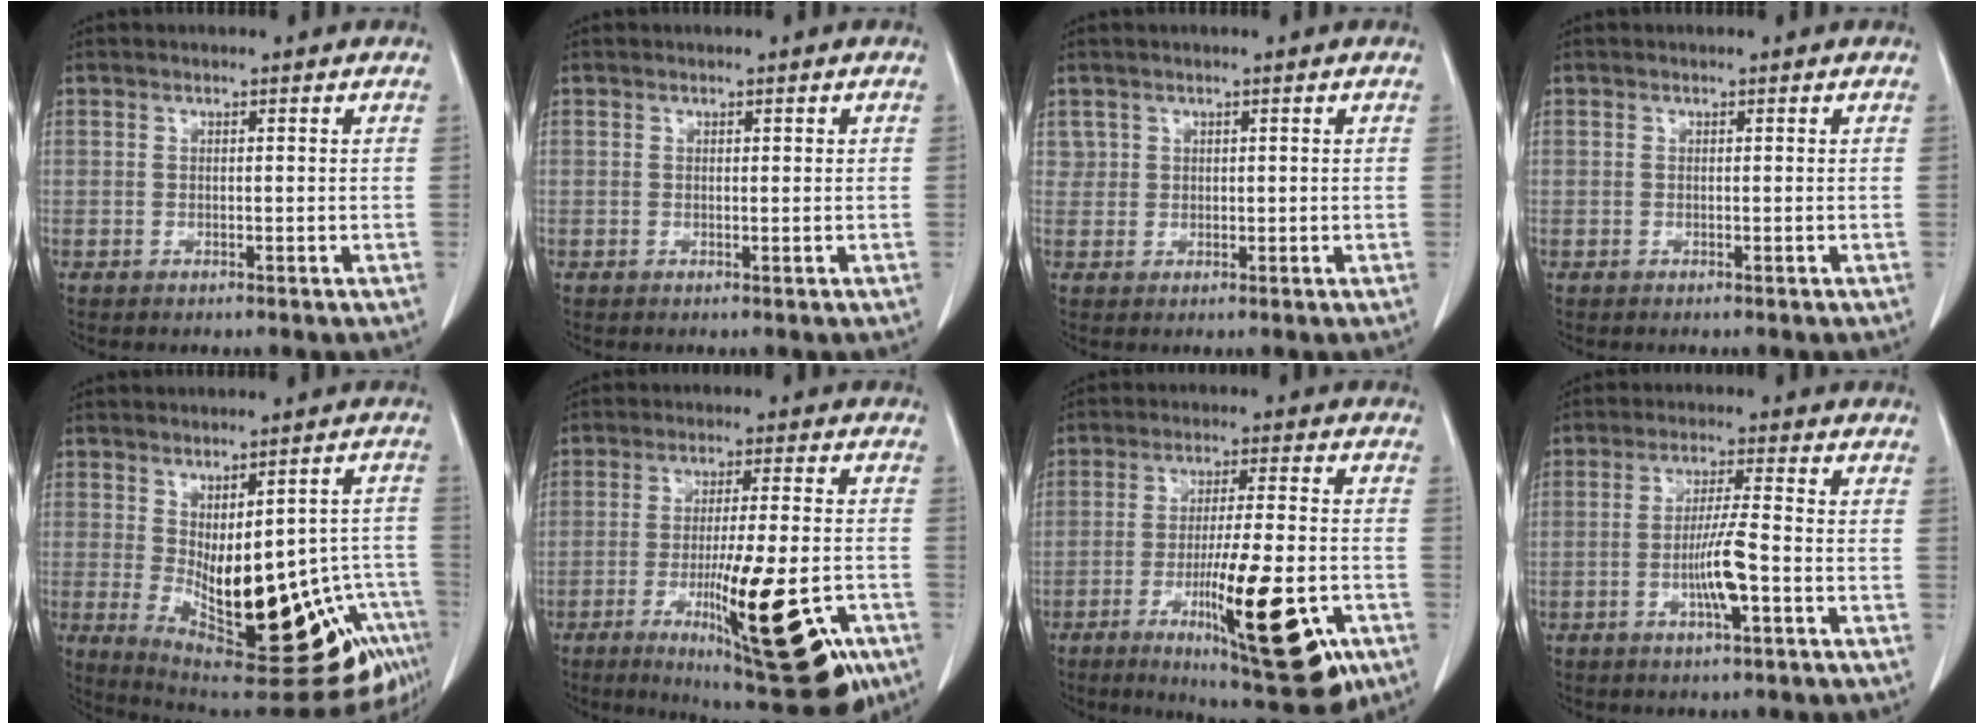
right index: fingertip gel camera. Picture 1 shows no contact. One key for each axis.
{"total": 0.6, "fx": 0.2, "fy": 0.1, "fz": 0.5, "tx": -0.009, "ty": -0.002, "tz": 0.005}
{"total": 1.5, "fx": 0.8, "fy": 1.3, "fz": 0.1, "tx": 0.011, "ty": 0.001, "tz": 0.010}
{"total": 0.0}
{"total": 24.2, "fx": -9.0, "fy": 7.6, "fz": 21.1, "tx": -0.225, "ty": -0.002, "tz": -0.102}
{"total": 19.4, "fx": -8.2, "fy": 2.7, "fz": 17.3, "tx": -0.221, "ty": -0.023, "tz": -0.112}
{"total": 17.7, "fx": -7.1, "fy": 2.5, "fz": 16.0, "tx": -0.228, "ty": -0.020, "tz": -0.098}
{"total": 6.3, "fx": -1.9, "fy": 0.1, "fz": 6.1, "tx": -0.118, "ty": -0.004, "tz": -0.035}